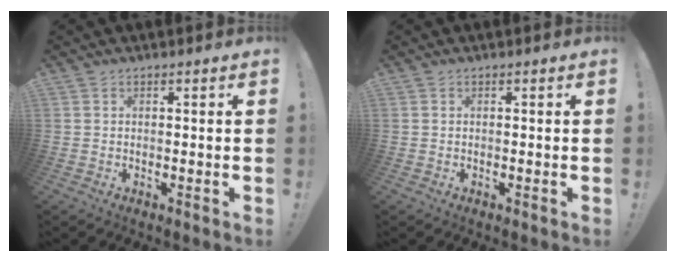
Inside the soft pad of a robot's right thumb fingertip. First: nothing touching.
{"total": 0.0}